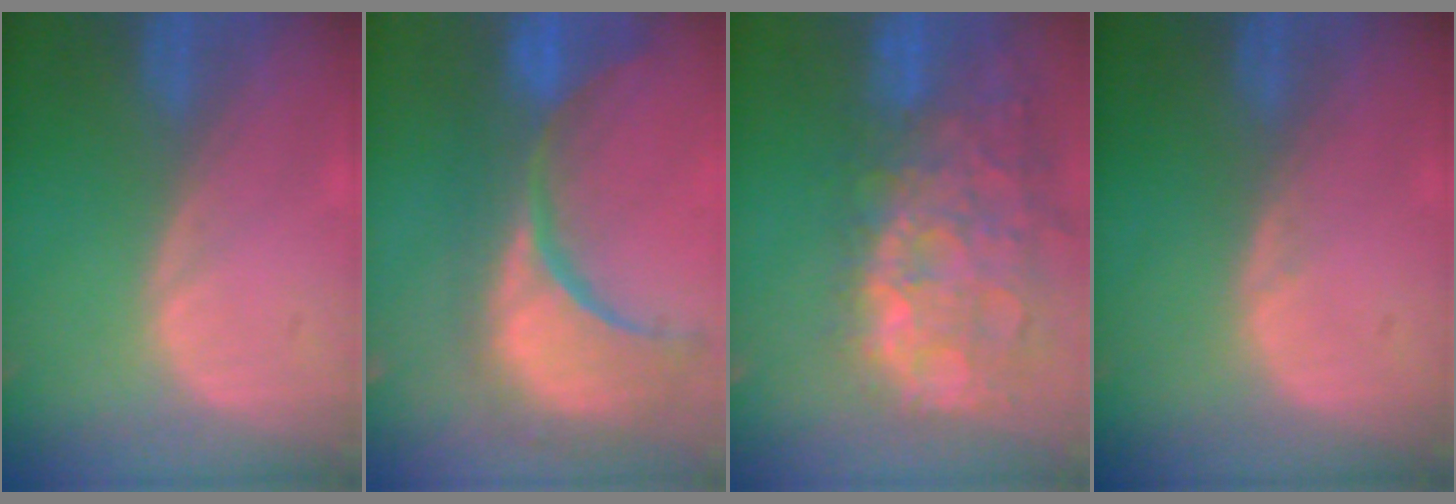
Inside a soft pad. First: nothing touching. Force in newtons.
{"total": 15.3, "press": 12.1, "slide": 9.3}
{"total": 15.0, "press": 12.2, "slide": 8.8}
{"total": 0.5, "press": 0.5, "slide": 0.0}